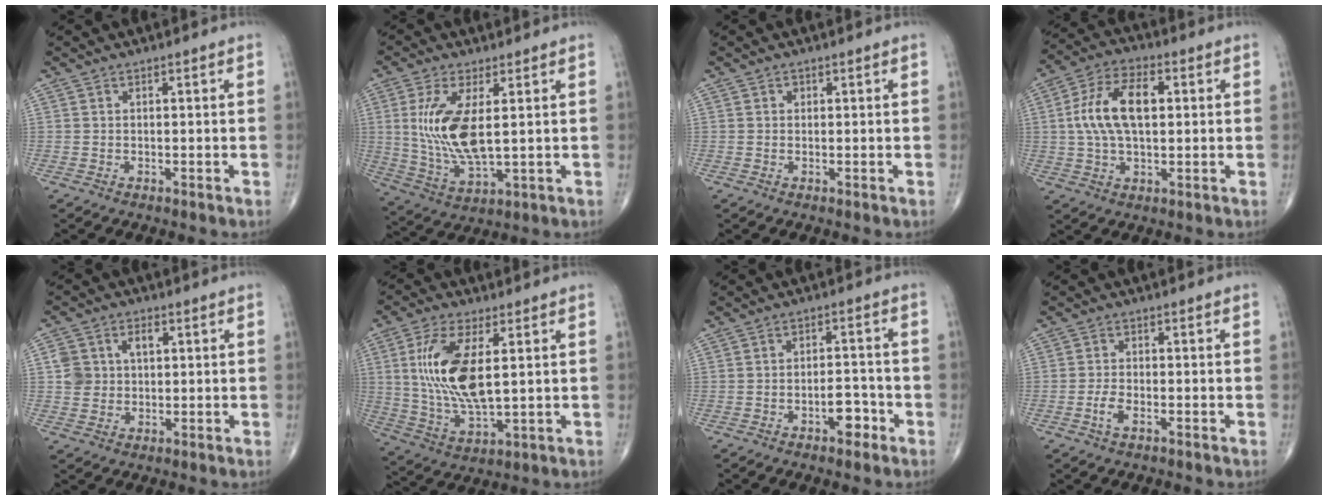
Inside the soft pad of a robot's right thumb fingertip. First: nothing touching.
{"total": 12.5, "force": [2.0, 4.8, 11.4], "torque": [-0.245, -0.021, 0.049]}
{"total": 0.6, "force": [0.2, 0.5, 0.2], "torque": [0.002, 0.000, 0.003]}
{"total": 12.6, "force": [1.7, 6.5, 10.6], "torque": [-0.203, 0.019, 0.028]}
{"total": 6.3, "force": [1.6, 4.9, 3.6], "torque": [-0.043, 0.003, 0.029]}
{"total": 14.6, "force": [2.8, 5.8, 13.1], "torque": [-0.272, -0.020, 0.062]}
{"total": 4.8, "force": [-2.4, 2.3, 3.4], "torque": [-0.036, 0.021, -0.035]}
{"total": 2.7, "force": [-1.2, 1.1, 2.2], "torque": [-0.049, 0.008, -0.024]}